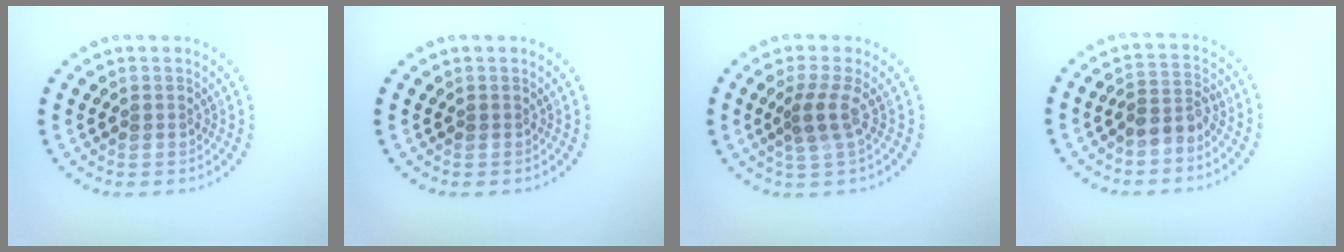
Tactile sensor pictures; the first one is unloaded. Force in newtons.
{"total": 0.0}
{"total": 2.2, "press": 1.5, "slide": 1.6}
{"total": 2.2, "press": 1.9, "slide": 1.2}